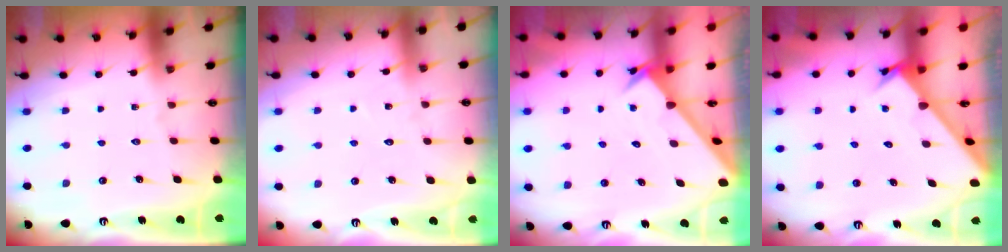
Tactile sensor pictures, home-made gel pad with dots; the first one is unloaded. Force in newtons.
{"total": 4.9, "press": 4.8, "slide": 0.5}
{"total": 2.2, "press": 2.2, "slide": 0.2}
{"total": 2.7, "press": 2.6, "slide": 0.3}